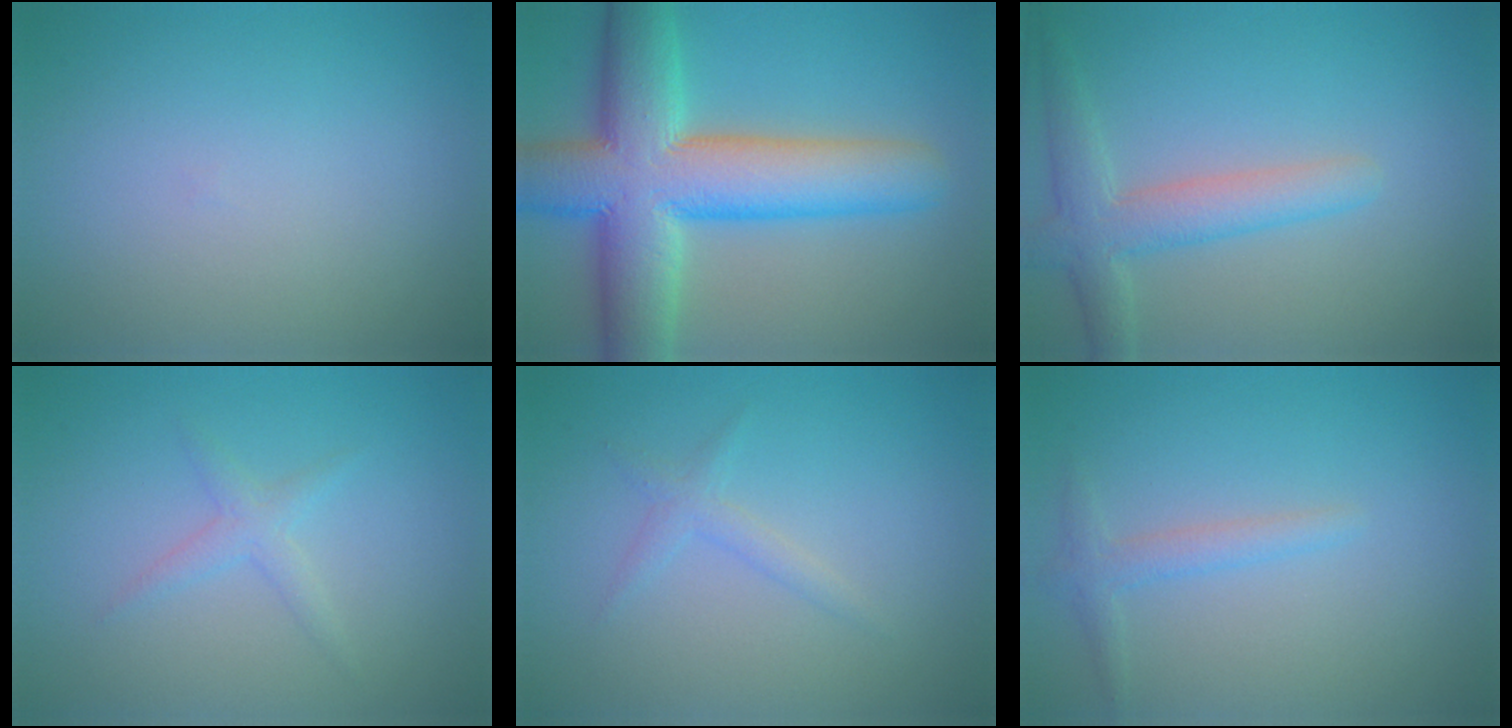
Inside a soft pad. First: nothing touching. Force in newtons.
{"total": 12.6, "press": 12.5, "slide": 0.7}
{"total": 4.0, "press": 4.0, "slide": 0.1}
{"total": 1.4, "press": 1.4, "slide": 0.0}
{"total": 1.3, "press": 1.3, "slide": 0.1}
{"total": 1.7, "press": 1.7, "slide": 0.1}